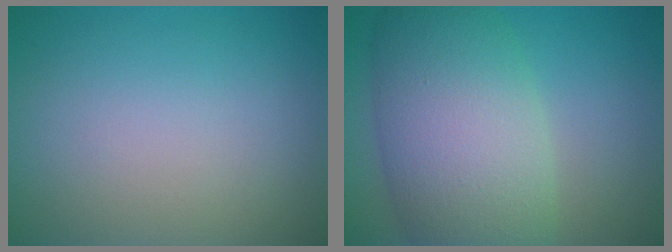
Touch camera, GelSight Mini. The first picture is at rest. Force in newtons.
{"total": 10.2, "press": 10.2, "slide": 0.6}